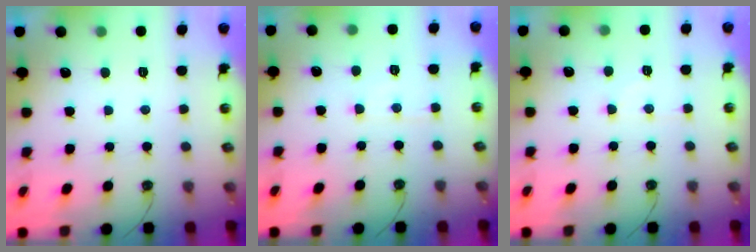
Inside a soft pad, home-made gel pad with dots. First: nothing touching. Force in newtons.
{"total": 4.7, "press": 4.6, "slide": 0.7}
{"total": 6.0, "press": 5.9, "slide": 0.9}